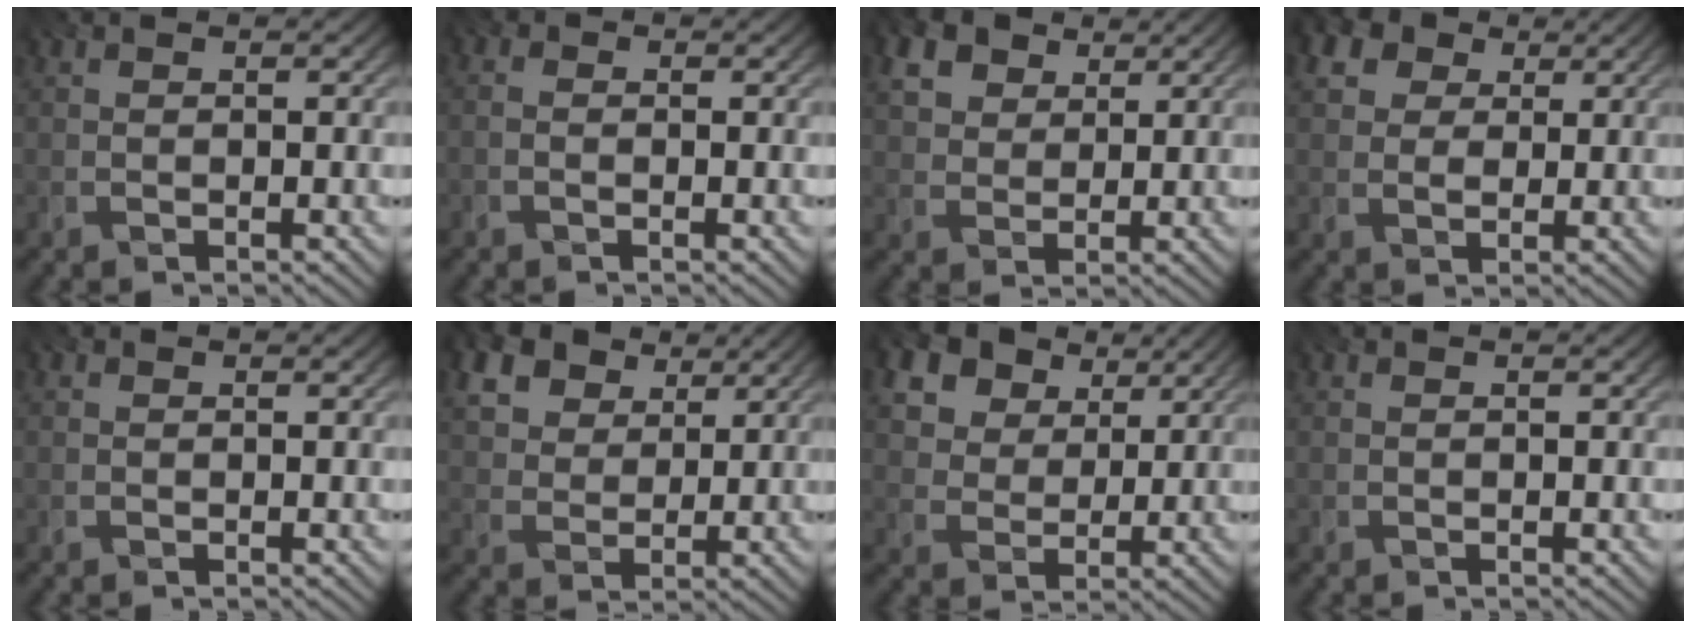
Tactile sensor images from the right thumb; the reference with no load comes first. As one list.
[{"total": 1.6, "force": [-0.7, 1.2, 0.7], "torque": [-0.015, 0.002, -0.022]}, {"total": 6.3, "force": [3.2, 4.3, 3.2], "torque": [-0.095, 0.001, 0.063]}, {"total": 6.3, "force": [3.0, 4.6, 3.1], "torque": [-0.094, 0.009, 0.050]}, {"total": 0.0}, {"total": 9.8, "force": [5.4, 6.4, 4.9], "torque": [-0.147, 0.002, 0.097]}, {"total": 14.0, "force": [8.0, 9.4, 6.6], "torque": [-0.188, 0.014, 0.158]}, {"total": 0.0}]